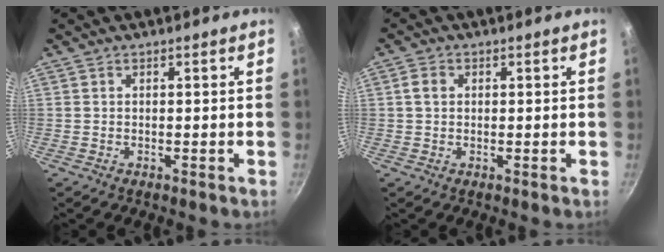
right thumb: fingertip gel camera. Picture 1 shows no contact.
{"total": 2.3, "force": [0.4, 1.9, 1.3], "torque": [-0.017, 0.006, 0.006]}